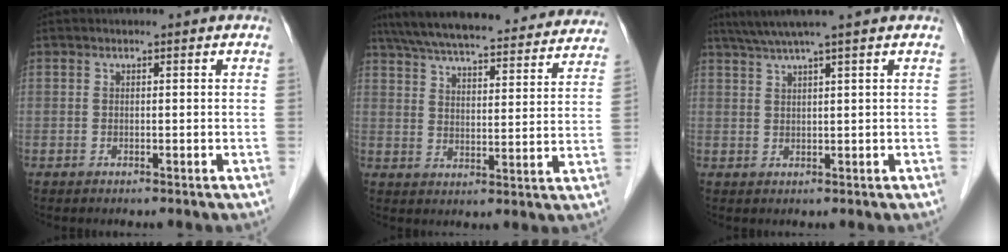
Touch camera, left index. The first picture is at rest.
{"total": 30.5, "force": [27.4, 5.9, 11.9], "torque": [-0.203, -0.007, 0.353]}
{"total": 5.8, "force": [4.6, -1.3, 3.2], "torque": [-0.054, 0.023, 0.082]}